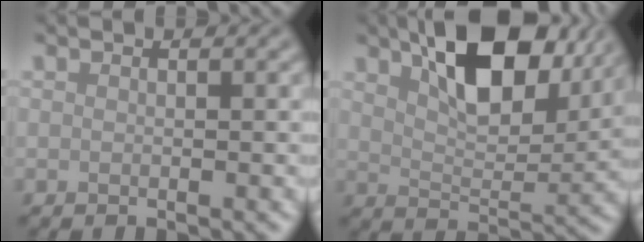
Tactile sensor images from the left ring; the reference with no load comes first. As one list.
[{"total": 10.4, "force": [5.5, 4.6, 7.6], "torque": [-0.123, 0.010, 0.093]}]